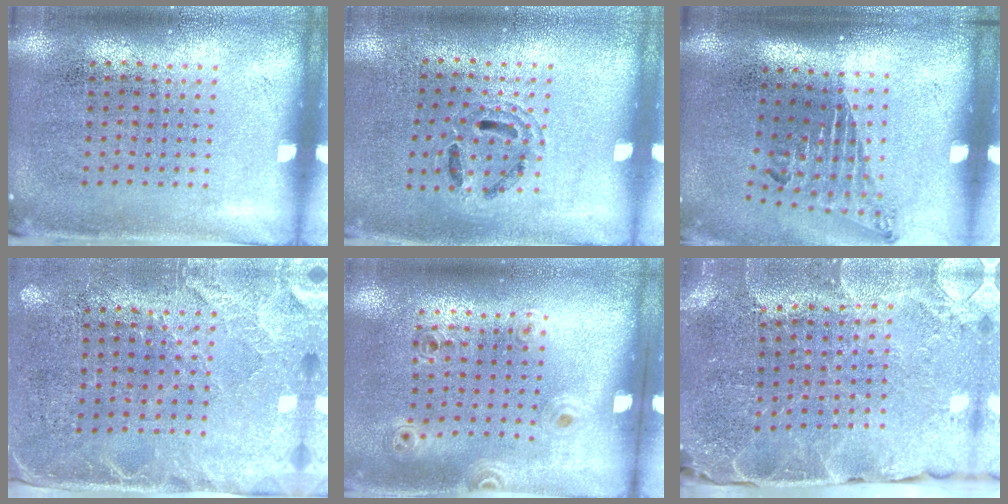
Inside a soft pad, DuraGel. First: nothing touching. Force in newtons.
{"total": 0.9, "press": 0.9, "slide": 0.2}
{"total": 1.7, "press": 1.1, "slide": 1.3}
{"total": 2.8, "press": 2.4, "slide": 1.3}
{"total": 1.1, "press": 0.9, "slide": 0.6}
{"total": 3.1, "press": 3.0, "slide": 0.7}